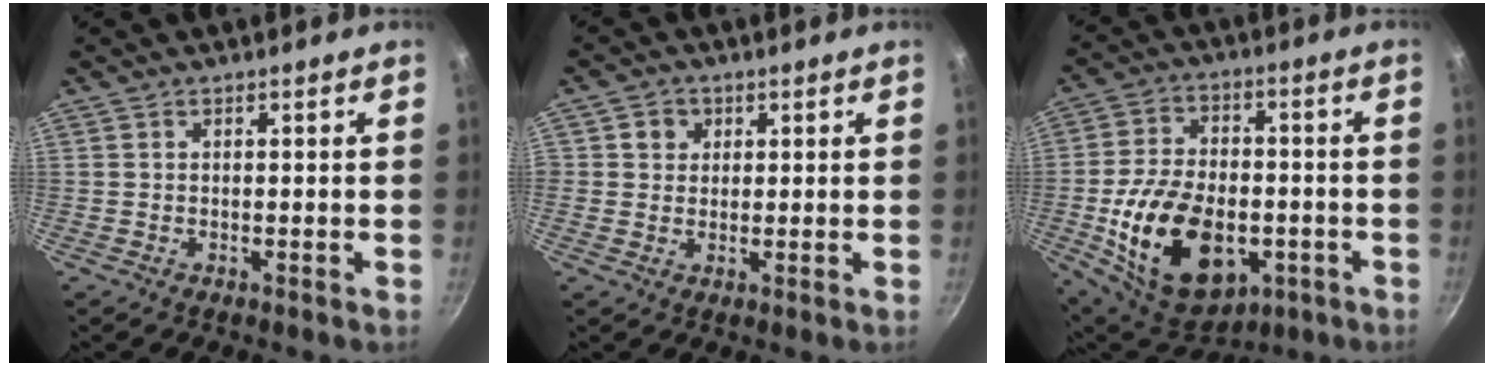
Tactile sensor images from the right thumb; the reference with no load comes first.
{"total": 3.6, "force": [1.0, 3.3, 0.8], "torque": [0.012, 0.001, 0.011]}
{"total": 21.8, "force": [-5.5, 13.7, 16.1], "torque": [-0.266, 0.018, -0.077]}